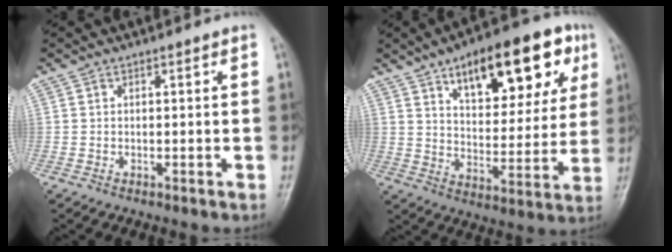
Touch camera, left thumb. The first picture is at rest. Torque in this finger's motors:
{"motor_torque": [1.46, 1.45, 1.69, -1.08, 0.34]}